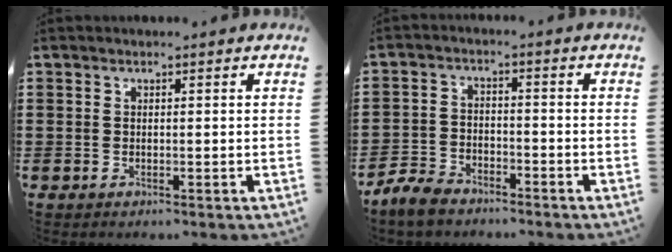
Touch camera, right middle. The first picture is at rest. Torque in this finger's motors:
{"motor_torque": [1.06, -0.39, 0.02, 0.03]}